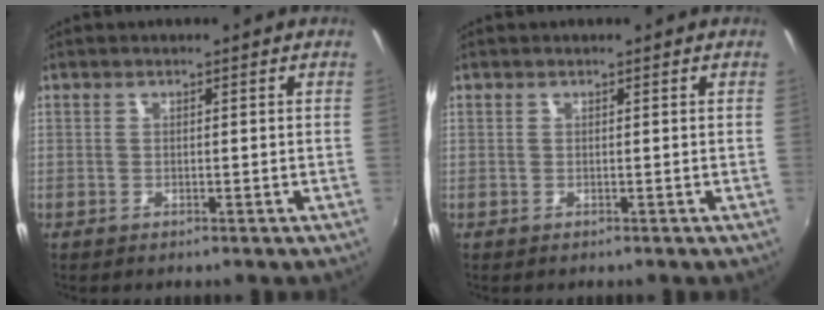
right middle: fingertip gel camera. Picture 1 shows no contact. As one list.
[{"total": 0.0}]